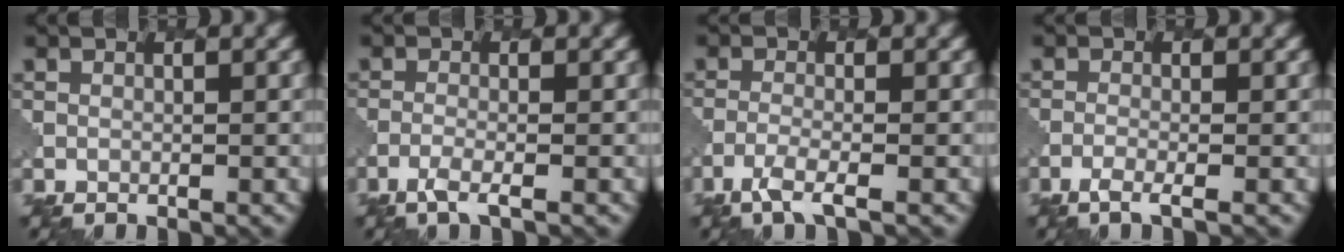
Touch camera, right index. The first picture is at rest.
{"total": 2.1, "force": [-1.3, 0.5, 1.6], "torque": [-0.029, -0.004, -0.036]}
{"total": 2.8, "force": [-1.8, 0.5, 2.1], "torque": [-0.042, -0.004, -0.049]}
{"total": 2.1, "force": [-1.3, 0.5, 1.6], "torque": [-0.028, -0.004, -0.036]}